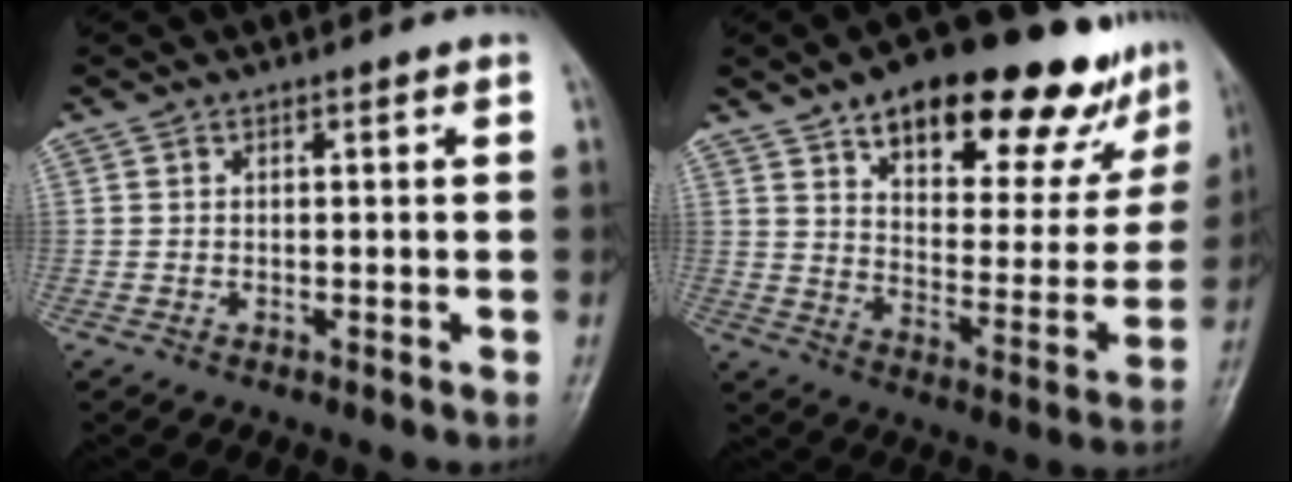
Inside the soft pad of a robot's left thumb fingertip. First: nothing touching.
{"total": 25.6, "force": [17.5, 10.6, 15.4], "torque": [-0.164, -0.059, 0.244]}